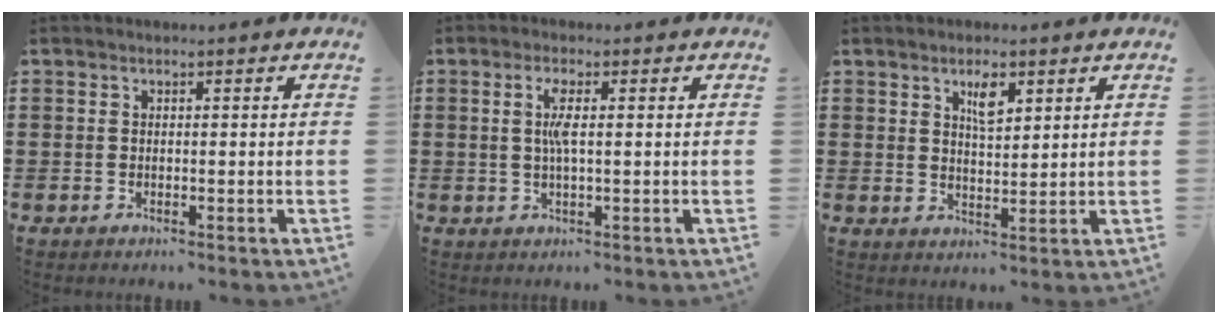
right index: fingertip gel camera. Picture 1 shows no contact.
{"total": 3.2, "force": [0.4, 0.4, 3.1], "torque": [-0.069, -0.005, 0.002]}
{"total": 3.7, "force": [2.1, 1.3, 2.7], "torque": [-0.044, 0.000, 0.033]}